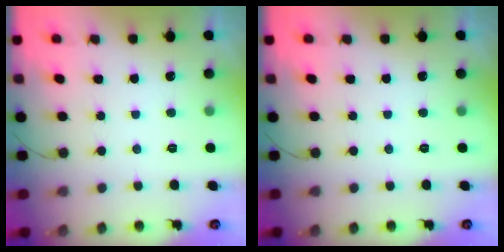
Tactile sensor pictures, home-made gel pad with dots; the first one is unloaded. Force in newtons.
{"total": 0.0}